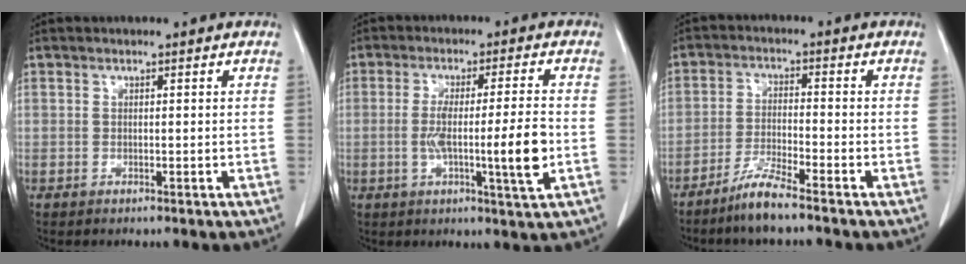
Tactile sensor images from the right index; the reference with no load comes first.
{"total": 9.7, "force": [-1.8, -0.3, 9.5], "torque": [-0.164, -0.005, -0.030]}
{"total": 5.3, "force": [-4.3, -0.4, 3.1], "torque": [-0.066, -0.015, -0.091]}